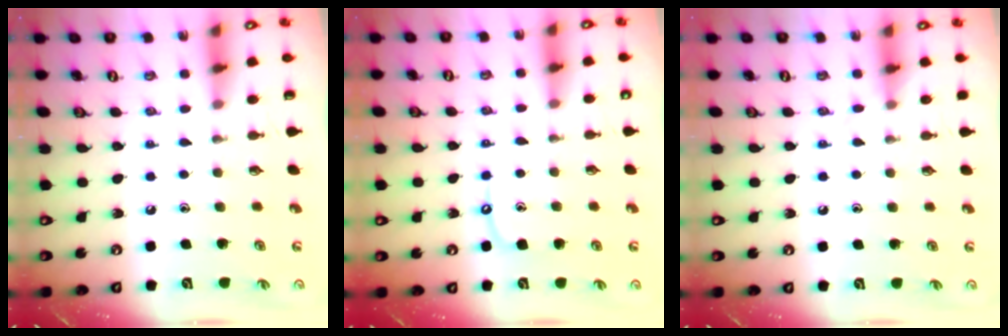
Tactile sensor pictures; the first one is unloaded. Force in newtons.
{"total": 5.0, "press": 5.0, "slide": 0.6}
{"total": 4.7, "press": 4.7, "slide": 0.7}